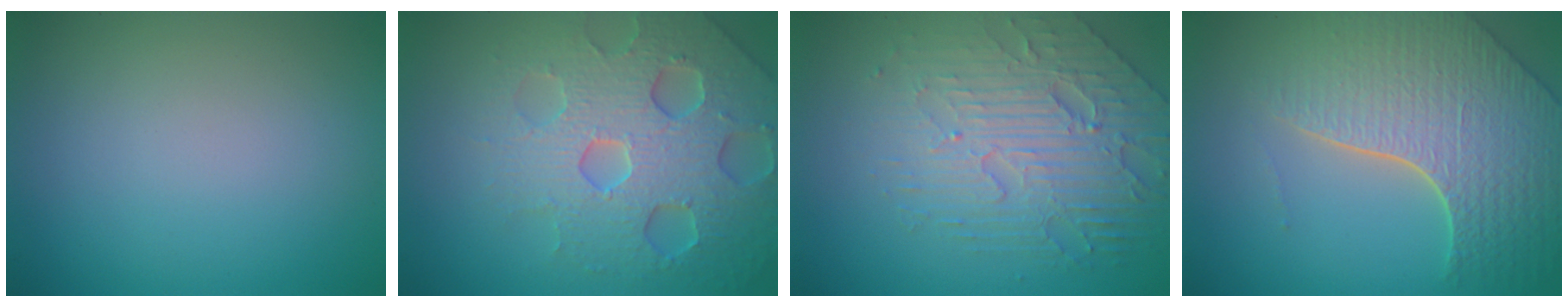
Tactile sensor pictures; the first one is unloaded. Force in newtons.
{"total": 7.3, "press": 7.2, "slide": 1.5}
{"total": 6.4, "press": 4.8, "slide": 4.4}
{"total": 7.6, "press": 5.6, "slide": 5.1}